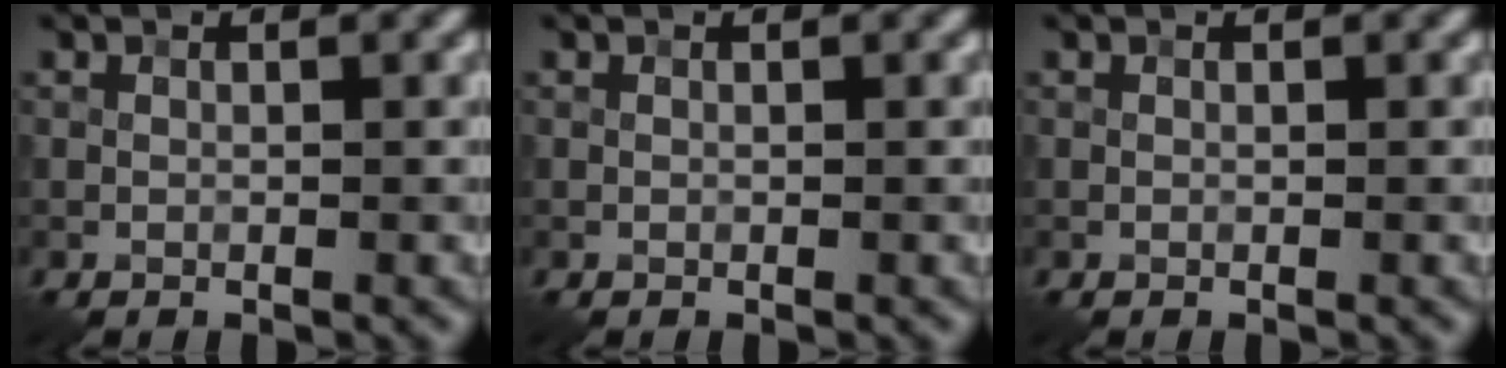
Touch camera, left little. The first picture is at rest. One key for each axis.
{"total": 0.0}
{"total": 0.0}